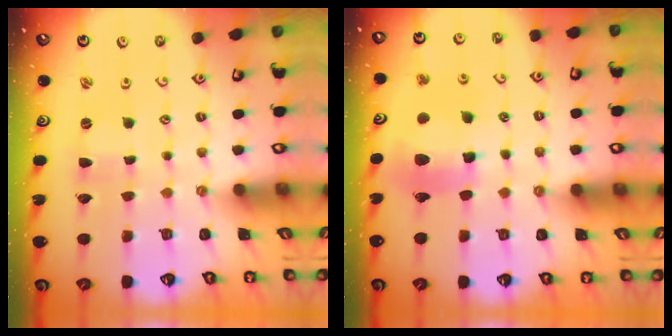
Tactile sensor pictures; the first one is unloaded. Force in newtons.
{"total": 12.3, "press": 12.2, "slide": 1.3}